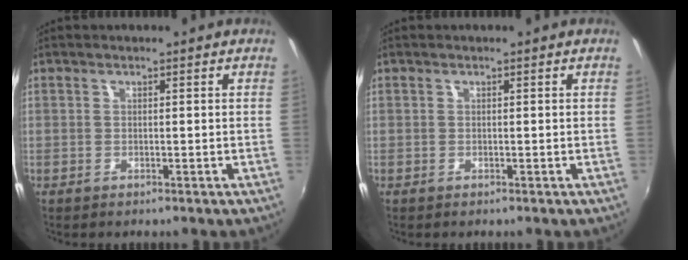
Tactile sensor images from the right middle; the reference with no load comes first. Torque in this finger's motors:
{"motor_torque": [0.19, -0.19, 0.05, 0.00]}